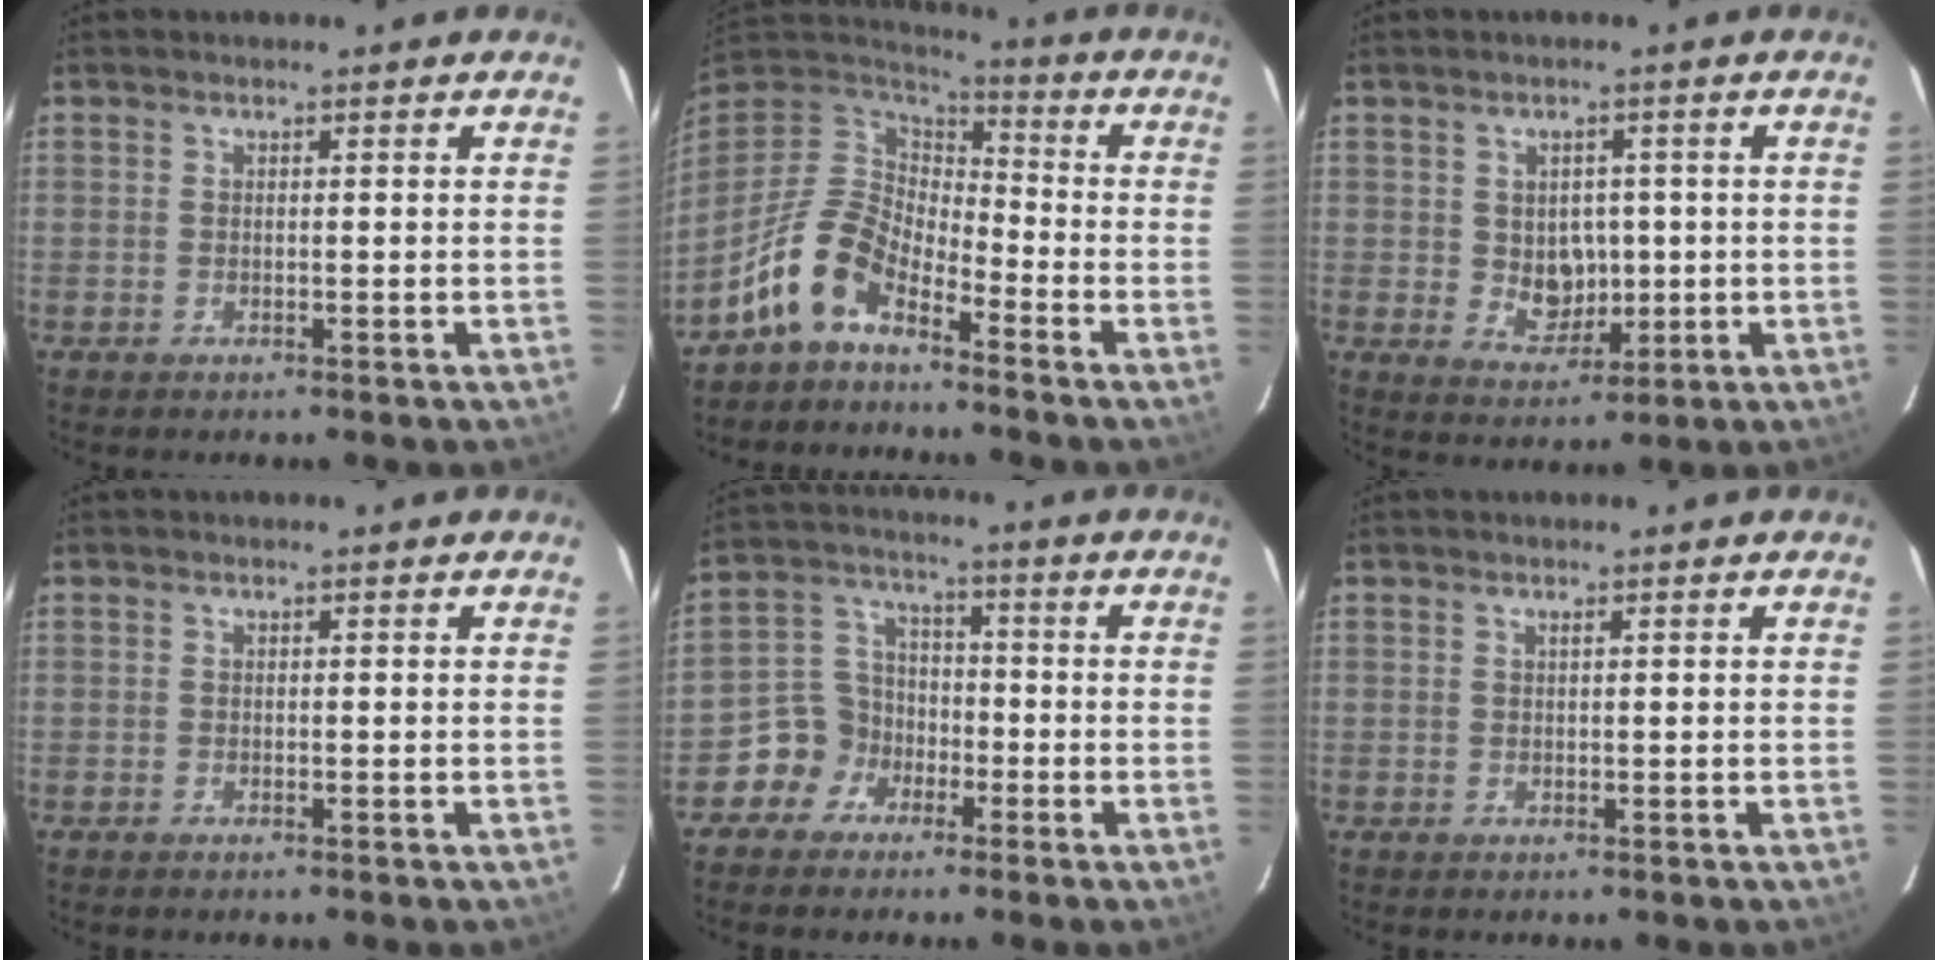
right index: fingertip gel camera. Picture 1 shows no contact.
{"total": 11.4, "force": [-7.4, 5.4, 6.7], "torque": [-0.138, 0.014, -0.152]}
{"total": 5.9, "force": [0.1, 5.1, 3.0], "torque": [-0.055, 0.001, 0.016]}
{"total": 0.0}
{"total": 7.1, "force": [-3.9, 5.8, 0.6], "torque": [-0.016, 0.038, -0.079]}
{"total": 0.0}